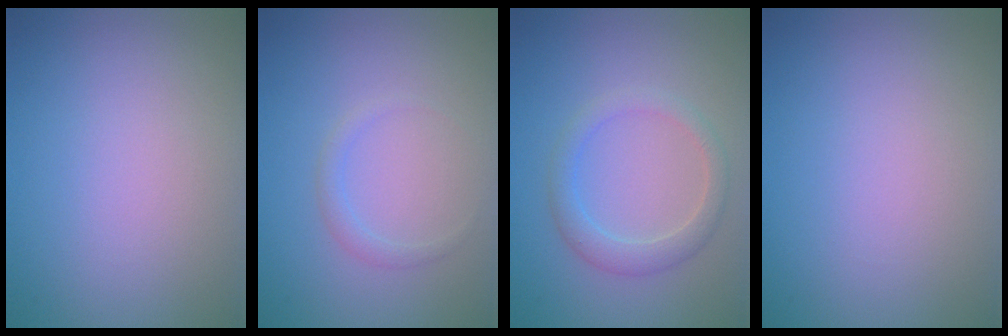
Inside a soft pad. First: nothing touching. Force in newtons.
{"total": 1.0, "press": 1.0, "slide": 0.1}
{"total": 2.4, "press": 2.4, "slide": 0.1}
{"total": 0.0}